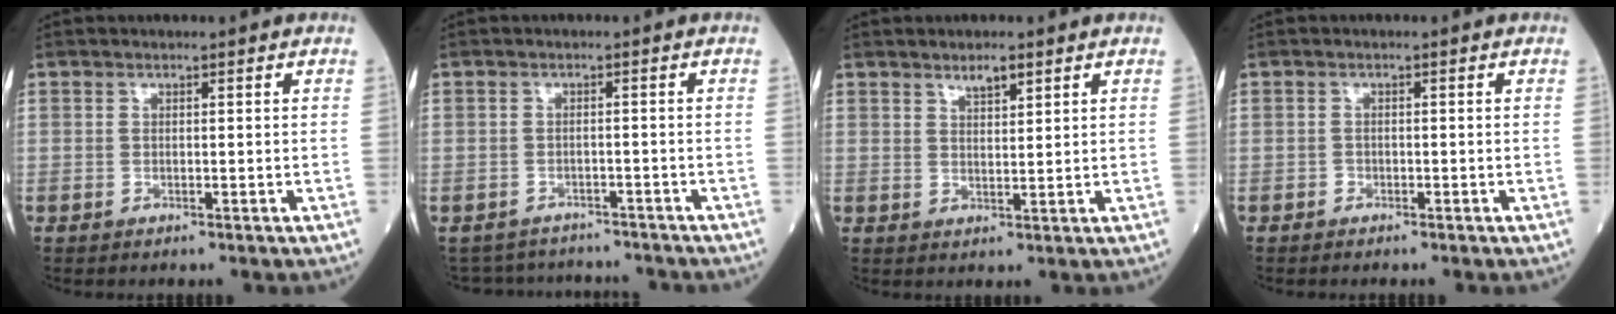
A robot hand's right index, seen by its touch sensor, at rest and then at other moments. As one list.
[{"total": 7.7, "force": [-7.3, 2.7, 0.2], "torque": [-0.004, 0.020, -0.091]}, {"total": 2.7, "force": [2.0, 0.6, 1.7], "torque": [-0.032, -0.002, 0.035]}, {"total": 0.6, "force": [-0.4, 0.4, 0.1], "torque": [-0.003, 0.003, -0.009]}]